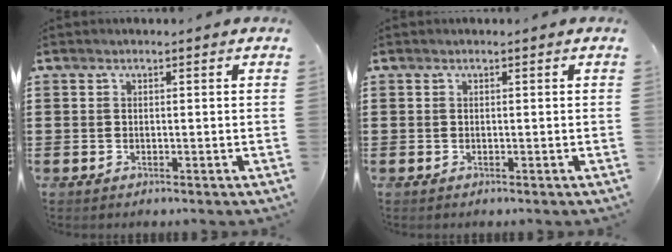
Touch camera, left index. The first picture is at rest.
{"total": 0.0}